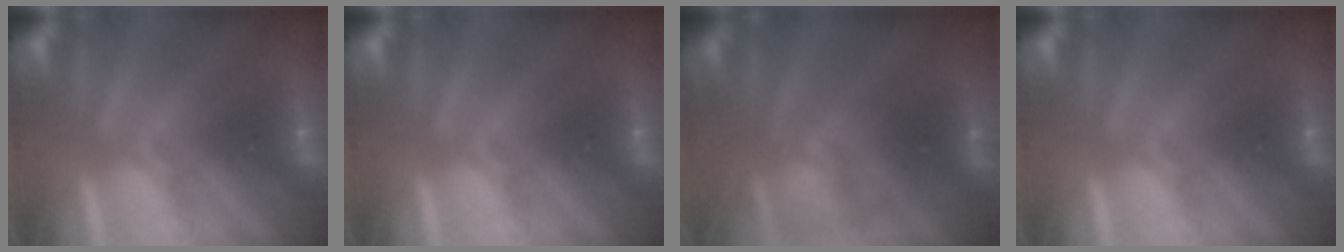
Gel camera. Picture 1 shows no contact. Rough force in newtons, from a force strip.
{"total": 0.0}
{"total": 2.3}
{"total": 0.0}